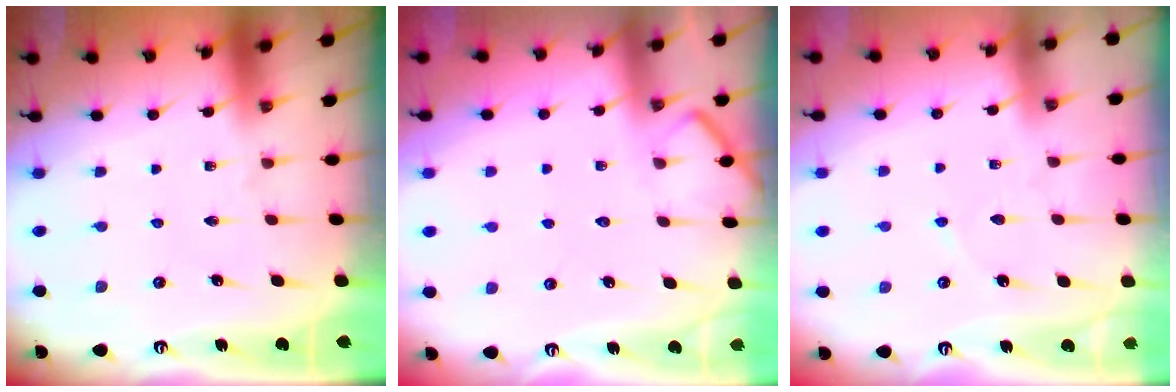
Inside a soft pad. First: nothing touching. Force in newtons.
{"total": 5.9, "press": 5.9, "slide": 0.4}
{"total": 2.6, "press": 2.5, "slide": 0.3}